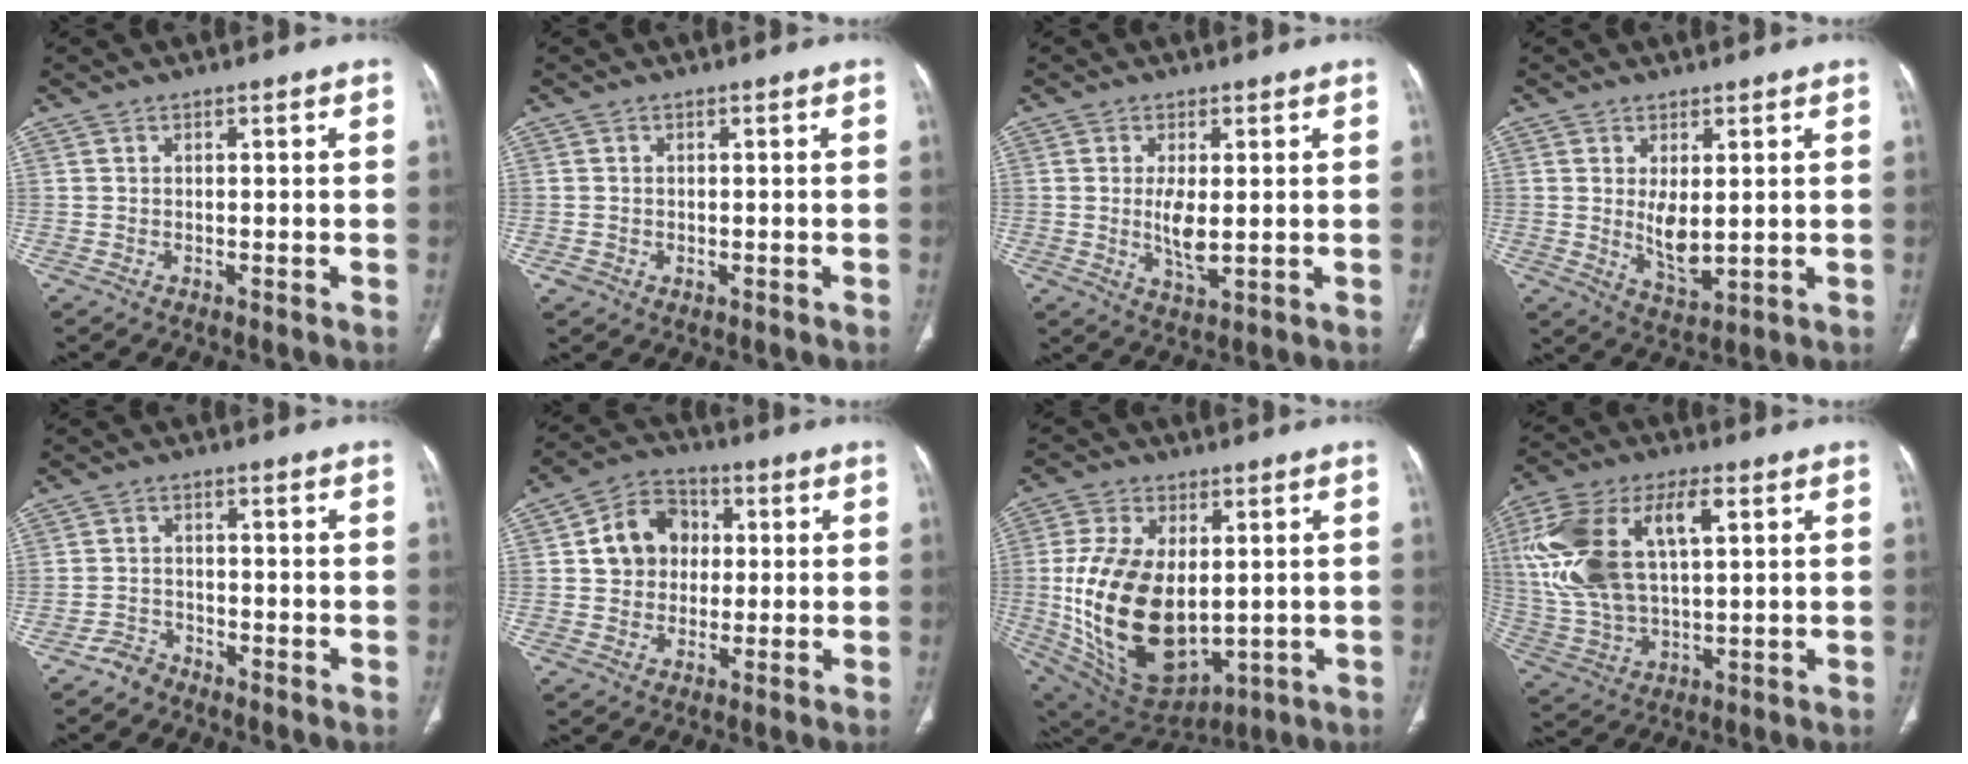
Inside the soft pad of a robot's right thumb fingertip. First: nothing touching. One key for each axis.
{"total": 1.4, "fx": -0.3, "fy": 1.3, "fz": 0.6, "tx": -0.007, "ty": 0.002, "tz": 0.000}
{"total": 5.4, "fx": 0.2, "fy": 1.9, "fz": 5.0, "tx": -0.101, "ty": -0.016, "tz": 0.009}
{"total": 5.9, "fx": 0.7, "fy": 2.7, "fz": 5.2, "tx": -0.083, "ty": -0.020, "tz": 0.025}
{"total": 2.6, "fx": -2.3, "fy": 1.3, "fz": 0.1, "tx": 0.002, "ty": 0.013, "tz": -0.044}
{"total": 10.4, "fx": 1.4, "fy": 8.8, "fz": 5.3, "tx": -0.055, "ty": 0.013, "tz": 0.015}
{"total": 22.3, "fx": -0.2, "fy": 13.1, "fz": 18.0, "tx": -0.339, "ty": -0.019, "tz": 0.029}
{"total": 20.3, "fx": 5.3, "fy": 10.4, "fz": 16.5, "tx": -0.340, "ty": 0.006, "tz": 0.101}